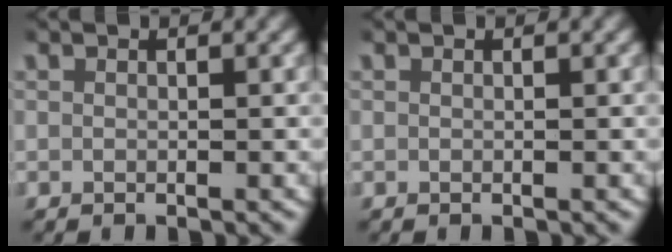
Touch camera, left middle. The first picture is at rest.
{"total": 0.0}